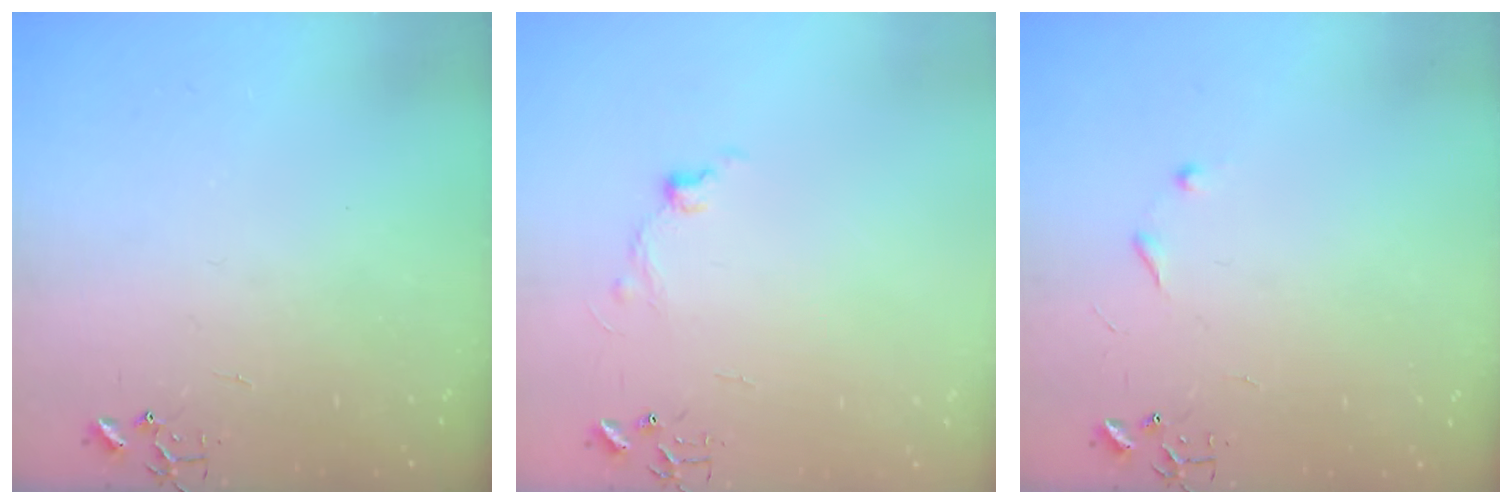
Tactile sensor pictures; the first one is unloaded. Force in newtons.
{"total": 6.8, "press": 6.8, "slide": 0.7}
{"total": 6.0, "press": 6.0, "slide": 0.6}